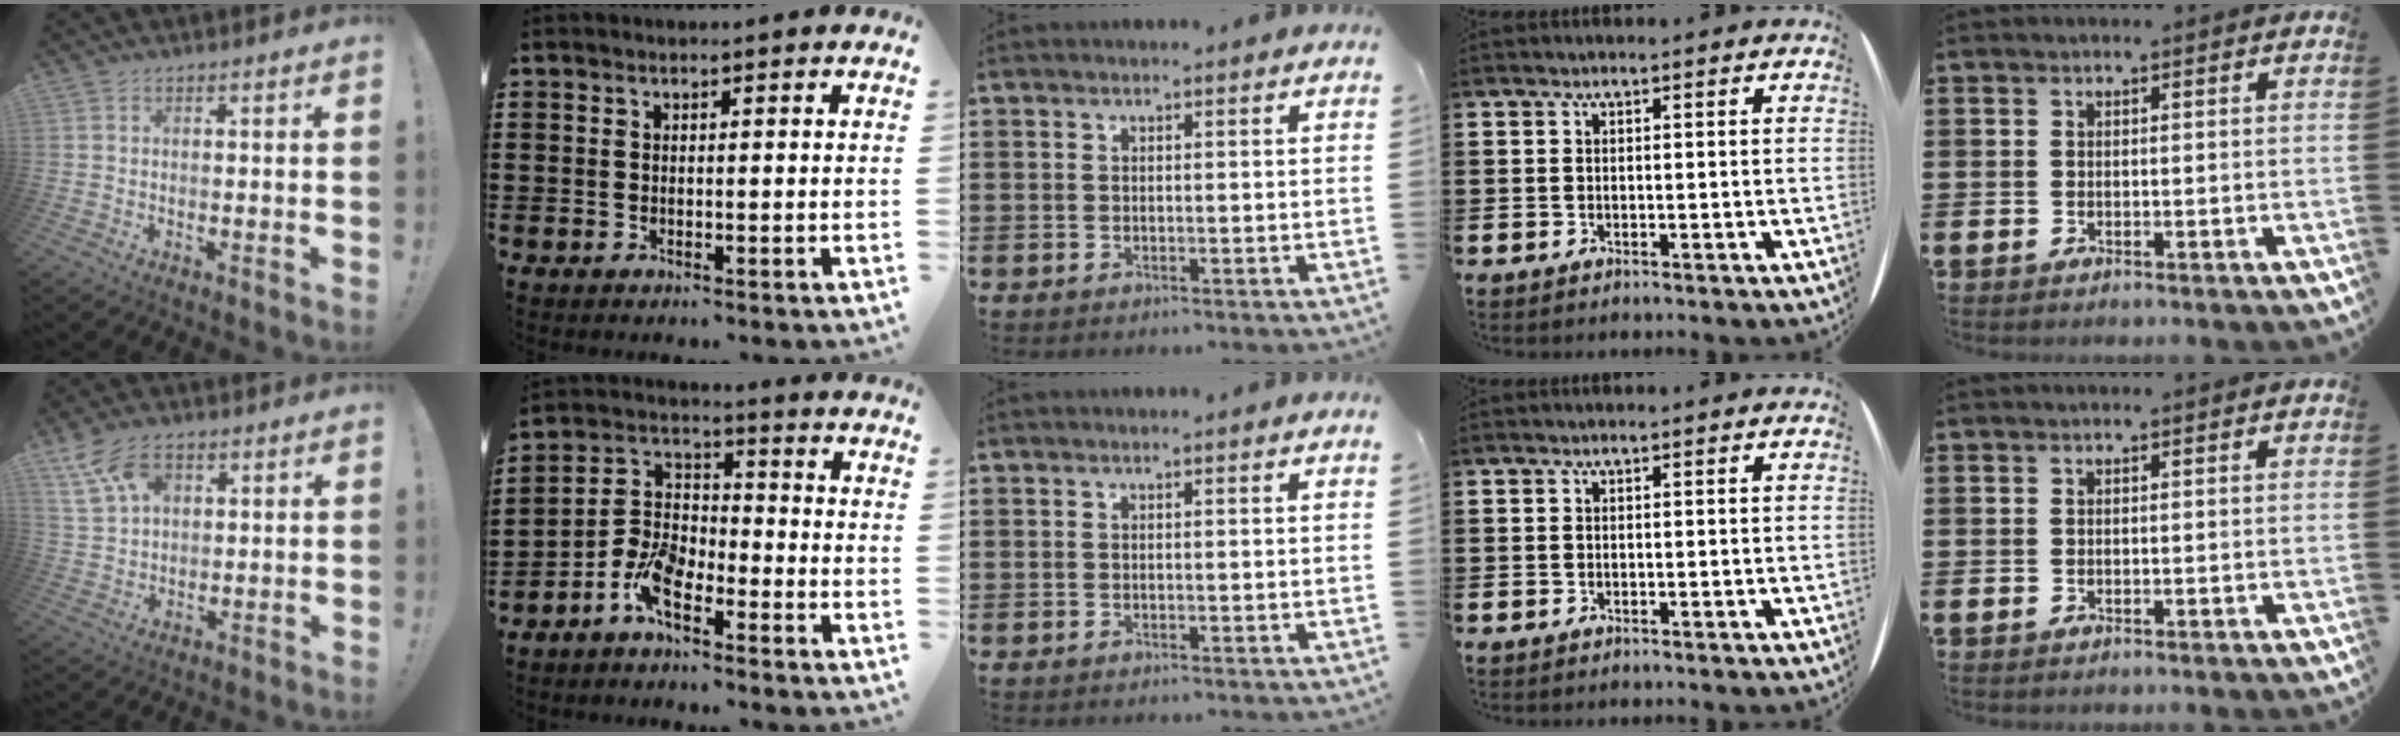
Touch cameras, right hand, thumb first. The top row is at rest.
{"thumb": {"total": 10.0, "force": [4.7, 6.5, 6.1], "torque": [-0.114, -0.009, 0.093]}, "index": {"total": 6.9, "force": [-4.6, 3.2, 4.0], "torque": [-0.111, 0.002, -0.097]}}